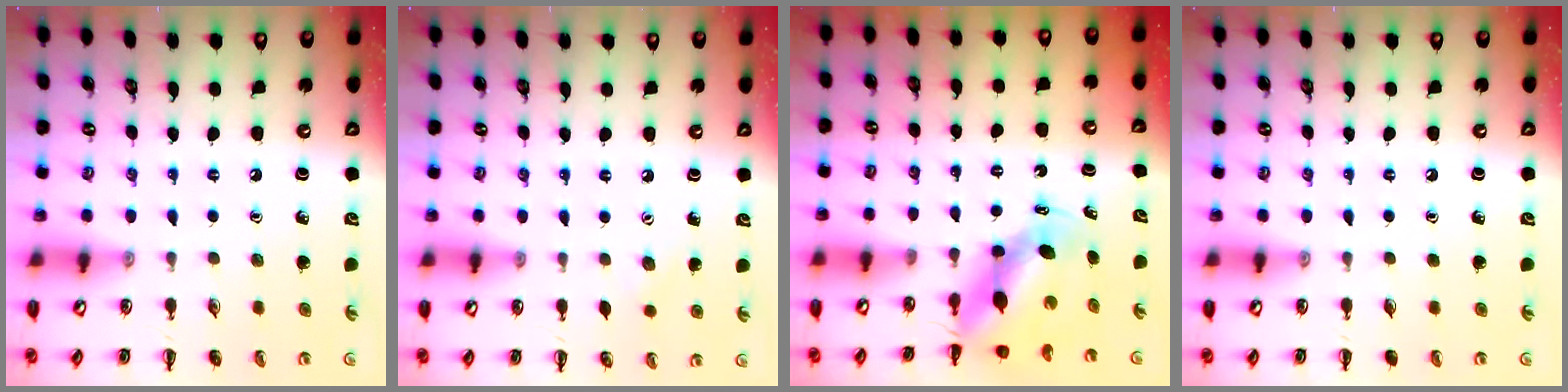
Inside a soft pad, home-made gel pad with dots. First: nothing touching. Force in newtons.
{"total": 3.7, "press": 3.6, "slide": 0.9}
{"total": 7.9, "press": 7.8, "slide": 0.8}
{"total": 0.0}